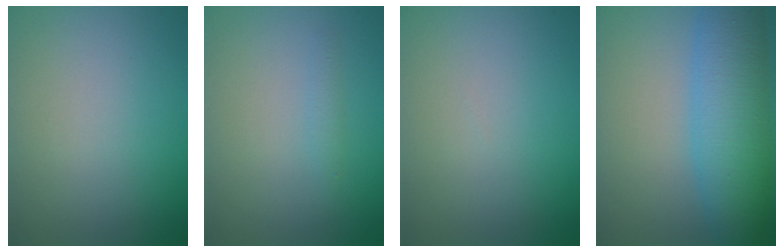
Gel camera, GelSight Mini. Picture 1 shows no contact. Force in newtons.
{"total": 0.7, "press": 0.7, "slide": 0.0}
{"total": 0.0}
{"total": 8.4, "press": 8.4, "slide": 0.3}